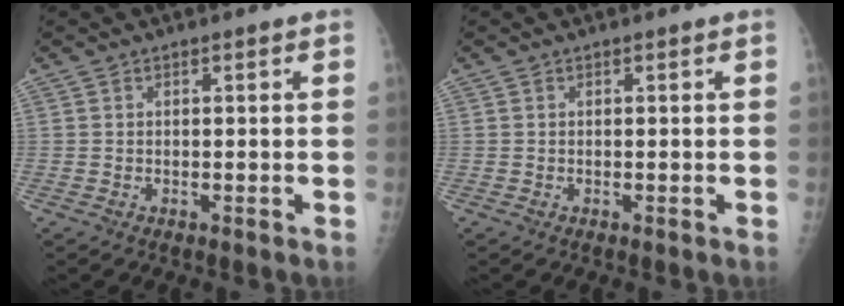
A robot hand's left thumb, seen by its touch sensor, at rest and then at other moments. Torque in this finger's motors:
{"motor_torque": [0.00, 0.00, -0.07, -0.06, 0.00]}